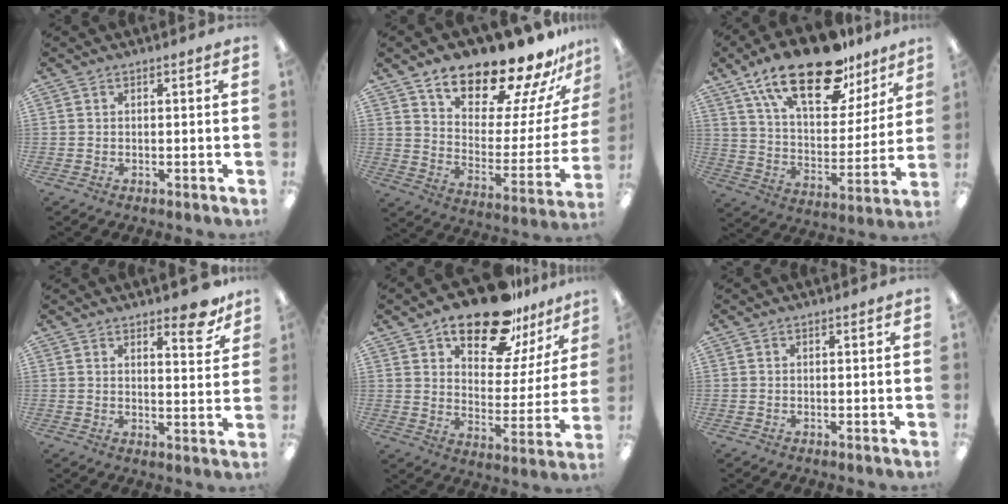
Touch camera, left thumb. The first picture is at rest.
{"total": 20.0, "force": [16.8, 6.0, 9.2], "torque": [-0.130, -0.136, 0.274]}
{"total": 23.4, "force": [15.9, 9.8, 14.2], "torque": [-0.238, -0.089, 0.275]}
{"total": 7.5, "force": [5.9, 2.4, 3.9], "torque": [-0.028, -0.043, 0.094]}
{"total": 19.8, "force": [15.1, 8.0, 9.9], "torque": [-0.155, -0.095, 0.259]}
{"total": 0.0}